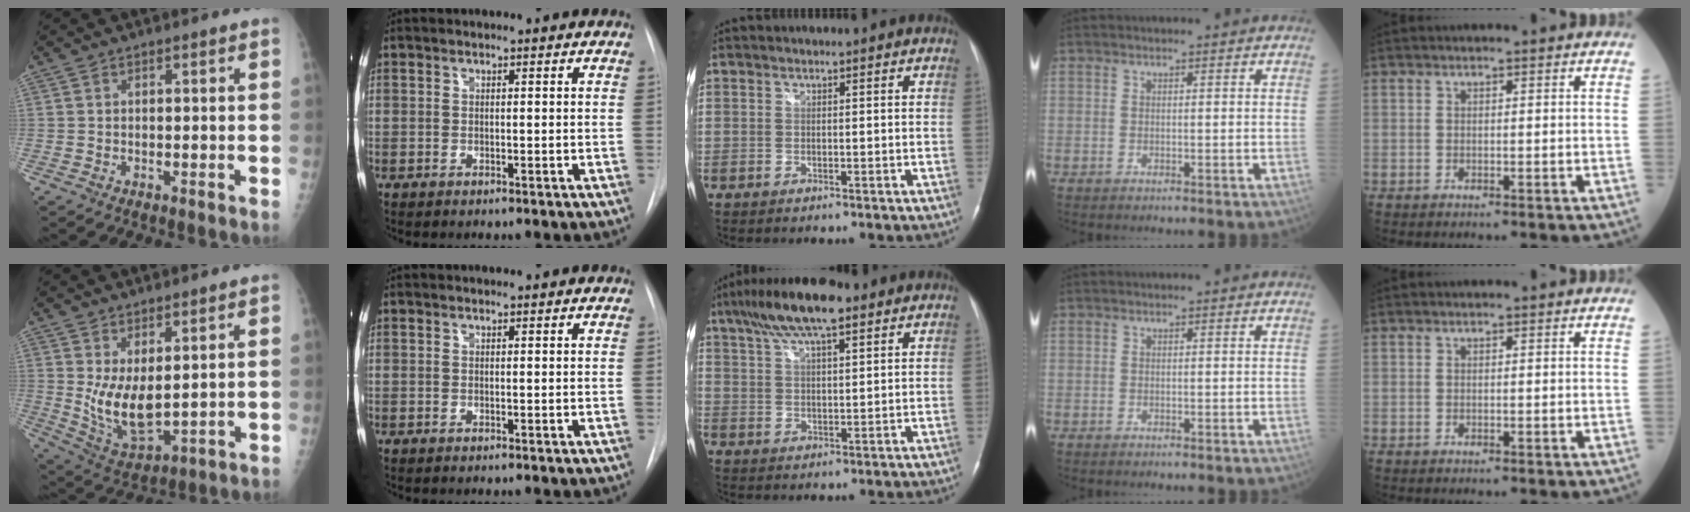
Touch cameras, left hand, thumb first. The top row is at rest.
{"thumb": {"total": 9.6, "force": [1.9, 4.4, 8.3], "torque": [-0.141, -0.035, 0.056]}, "index": {"total": 0.9, "force": [0.9, 0.0, 0.2], "torque": [-0.005, 0.011, 0.012]}, "middle": {"total": 11.4, "force": [7.6, 2.6, 8.1], "torque": [-0.150, 0.025, 0.131]}}